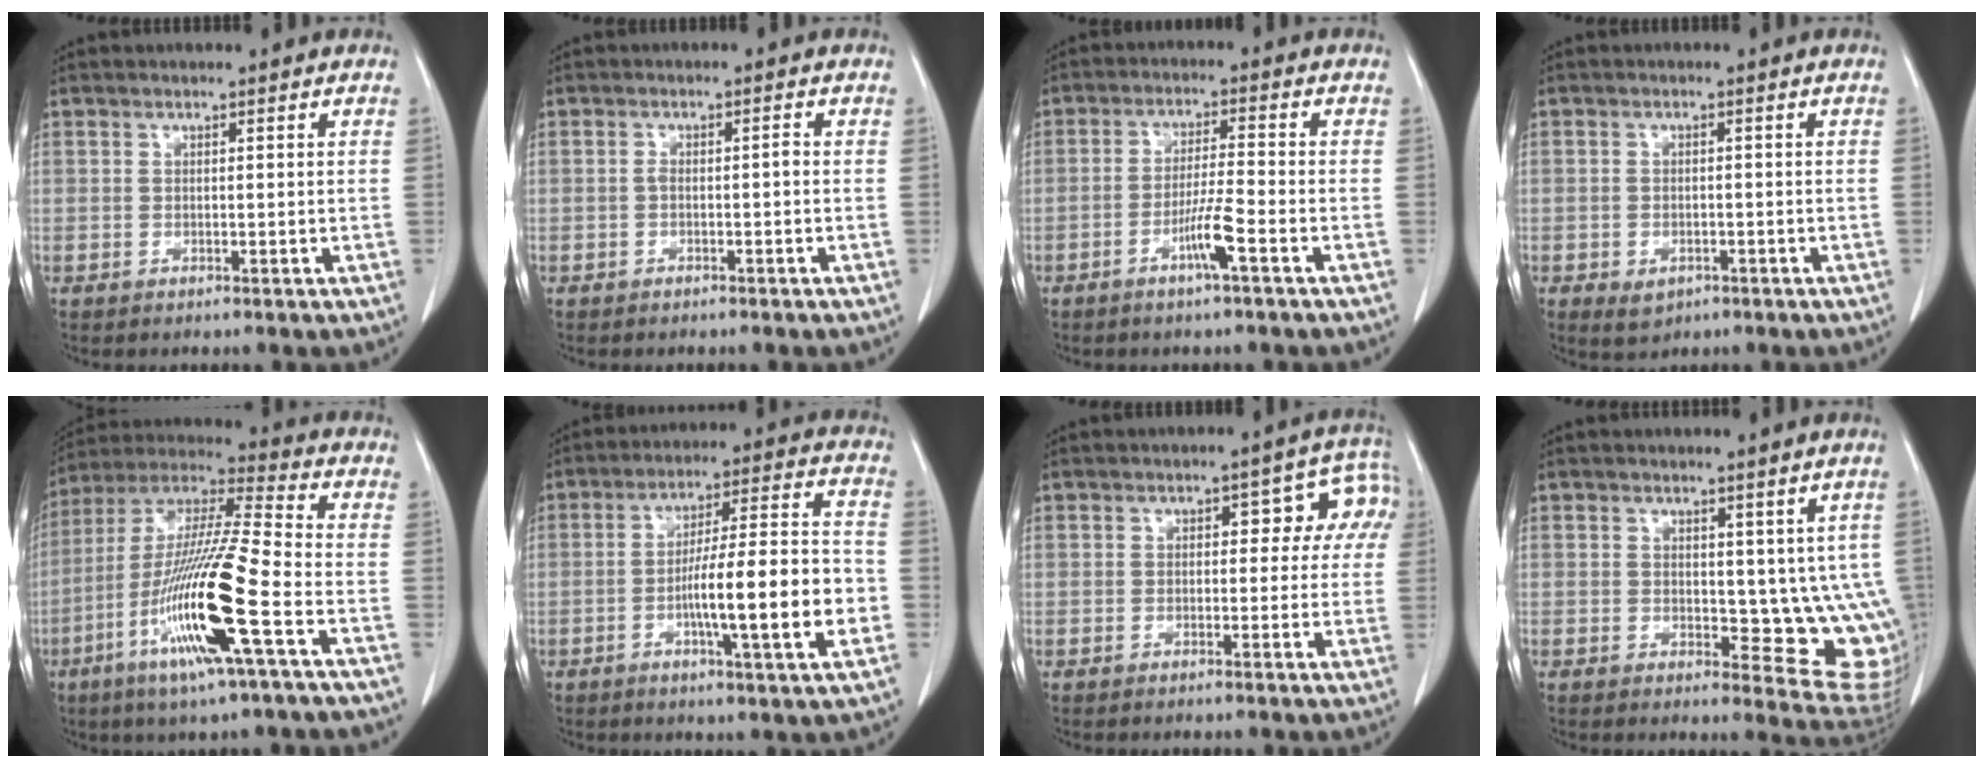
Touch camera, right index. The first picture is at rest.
{"total": 1.4, "force": [-0.4, 0.3, 1.3], "torque": [-0.020, 0.003, -0.008]}
{"total": 5.2, "force": [-2.6, -0.4, 4.5], "torque": [-0.087, -0.006, -0.050]}
{"total": 3.0, "force": [-1.5, 2.1, 1.5], "torque": [-0.019, 0.000, -0.011]}
{"total": 18.2, "force": [-6.6, 0.1, 17.0], "torque": [-0.346, -0.020, -0.129]}
{"total": 15.2, "force": [-3.8, 0.9, 14.6], "torque": [-0.236, 0.007, -0.060]}
{"total": 6.3, "force": [1.5, 3.7, 4.9], "torque": [-0.037, 0.037, 0.012]}
{"total": 9.7, "force": [1.6, 4.8, 8.2], "torque": [-0.071, -0.017, 0.028]}